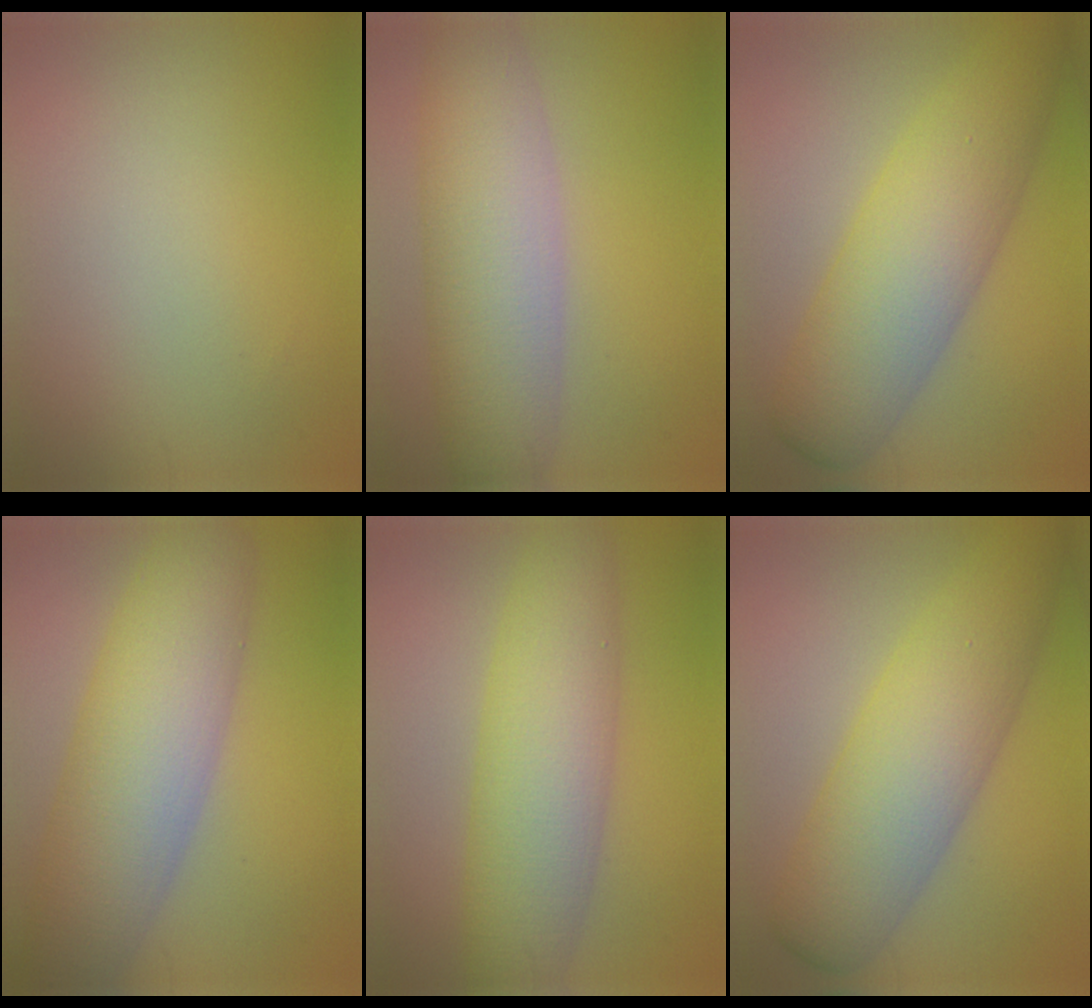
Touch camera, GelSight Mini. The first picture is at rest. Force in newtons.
{"total": 8.9, "press": 8.9, "slide": 0.5}
{"total": 9.2, "press": 9.2, "slide": 0.1}
{"total": 10.2, "press": 10.2, "slide": 0.5}
{"total": 8.3, "press": 8.3, "slide": 0.1}
{"total": 9.2, "press": 9.2, "slide": 0.1}